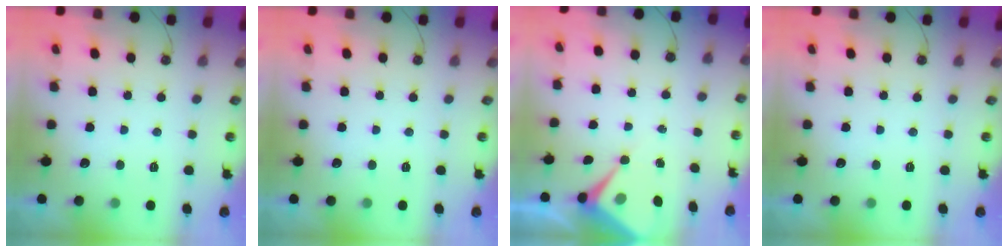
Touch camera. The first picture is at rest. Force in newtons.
{"total": 0.0}
{"total": 6.3, "press": 6.3, "slide": 0.5}
{"total": 0.0}